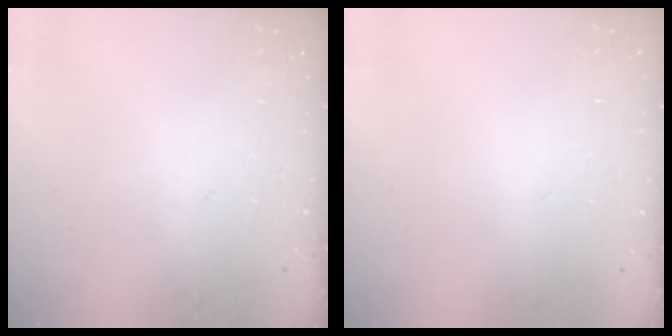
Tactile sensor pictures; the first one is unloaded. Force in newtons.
{"total": 0.0}